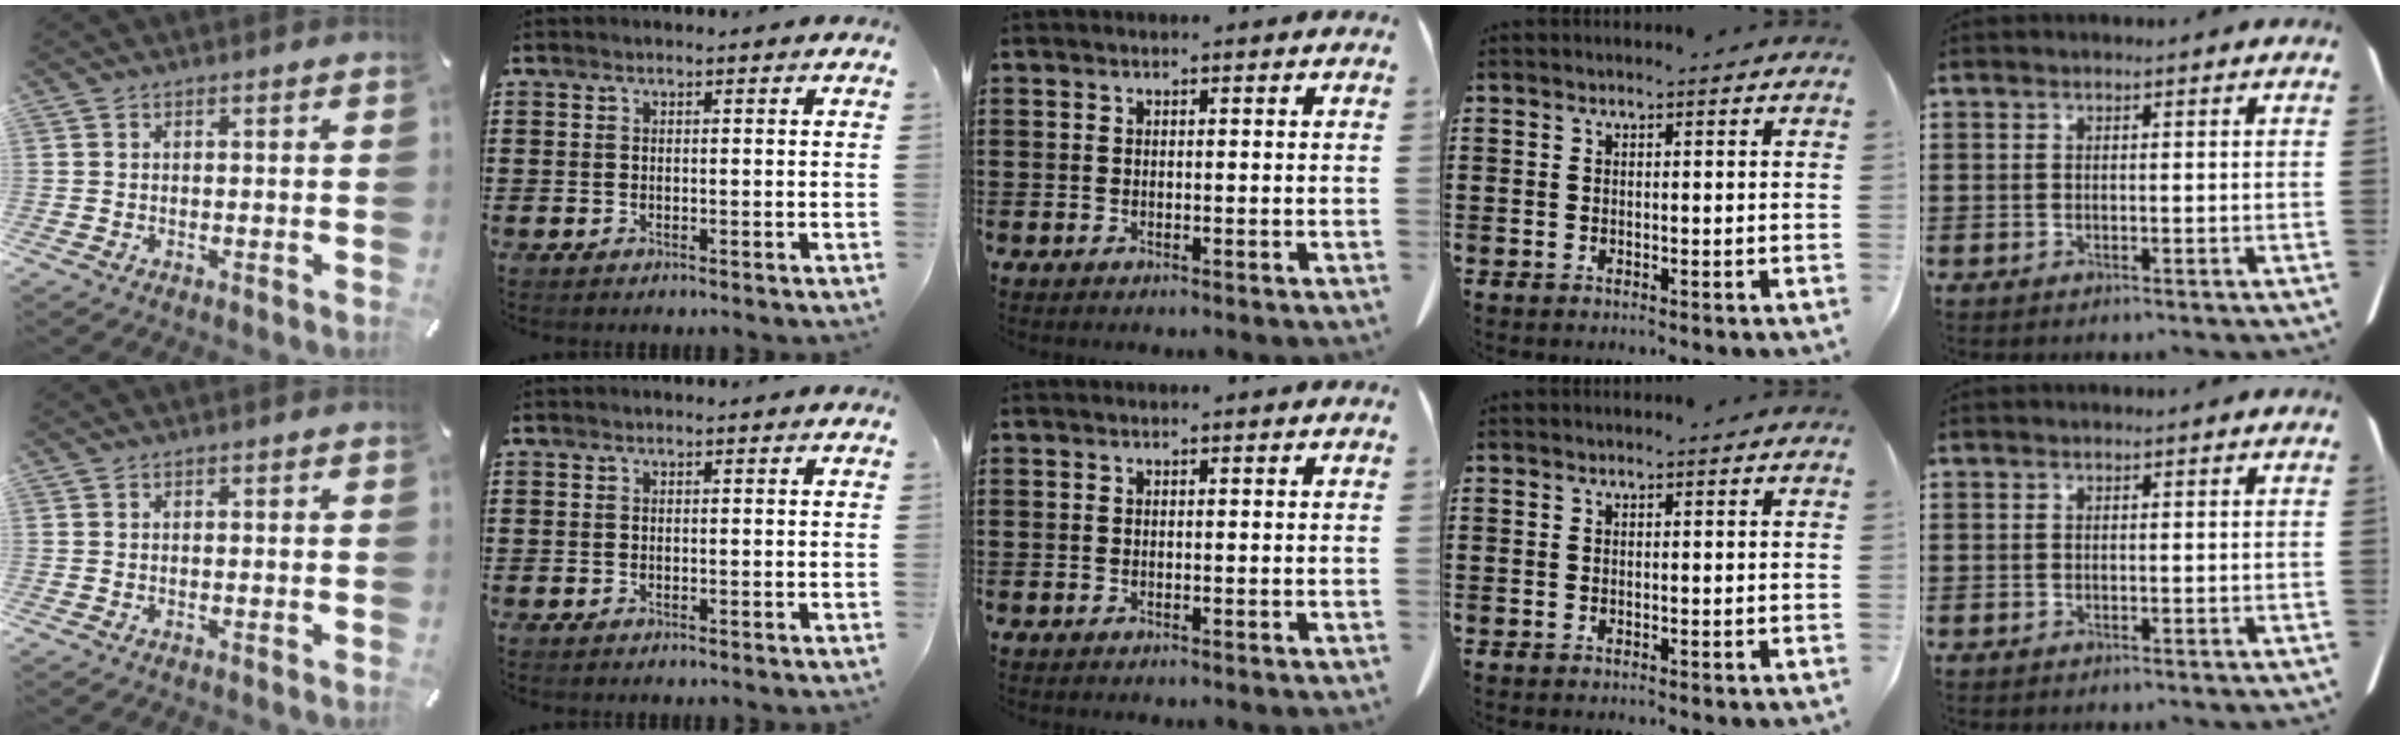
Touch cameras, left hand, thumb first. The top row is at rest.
{}